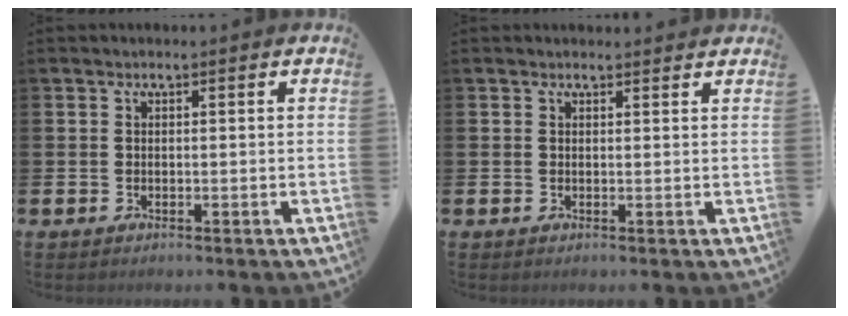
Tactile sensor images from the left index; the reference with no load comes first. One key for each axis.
{"total": 0.8, "fx": 0.8, "fy": 0.2, "fz": 0.1, "tx": 0.010, "ty": -0.003, "tz": 0.012}